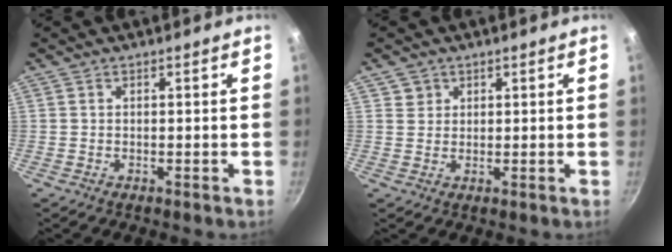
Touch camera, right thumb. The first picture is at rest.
{"total": 2.5, "force": [1.1, 2.2, 0.2], "torque": [0.017, 0.007, 0.016]}